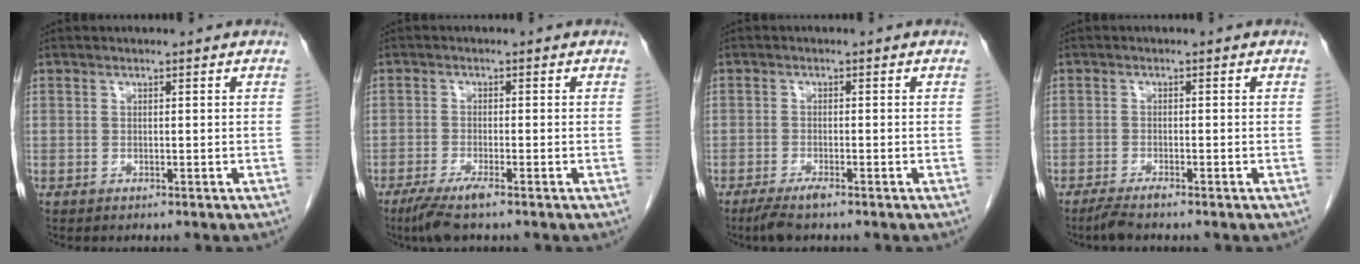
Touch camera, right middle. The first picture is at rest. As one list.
[{"total": 4.5, "force": [-3.1, 0.1, 3.2], "torque": [-0.064, -0.013, -0.059]}, {"total": 2.9, "force": [-2.2, 0.2, 1.9], "torque": [-0.039, -0.006, -0.042]}, {"total": 2.3, "force": [-1.9, -0.1, 1.2], "torque": [-0.029, -0.006, -0.038]}]